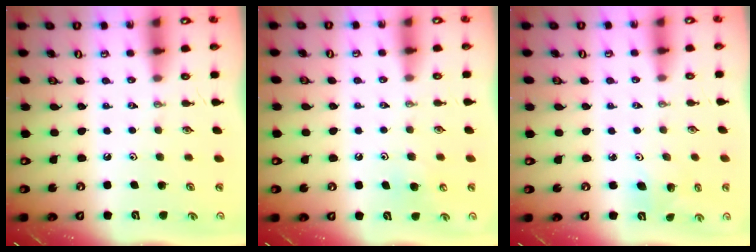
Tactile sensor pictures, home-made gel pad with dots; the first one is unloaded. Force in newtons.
{"total": 5.8, "press": 5.7, "slide": 0.6}
{"total": 5.3, "press": 5.0, "slide": 1.7}